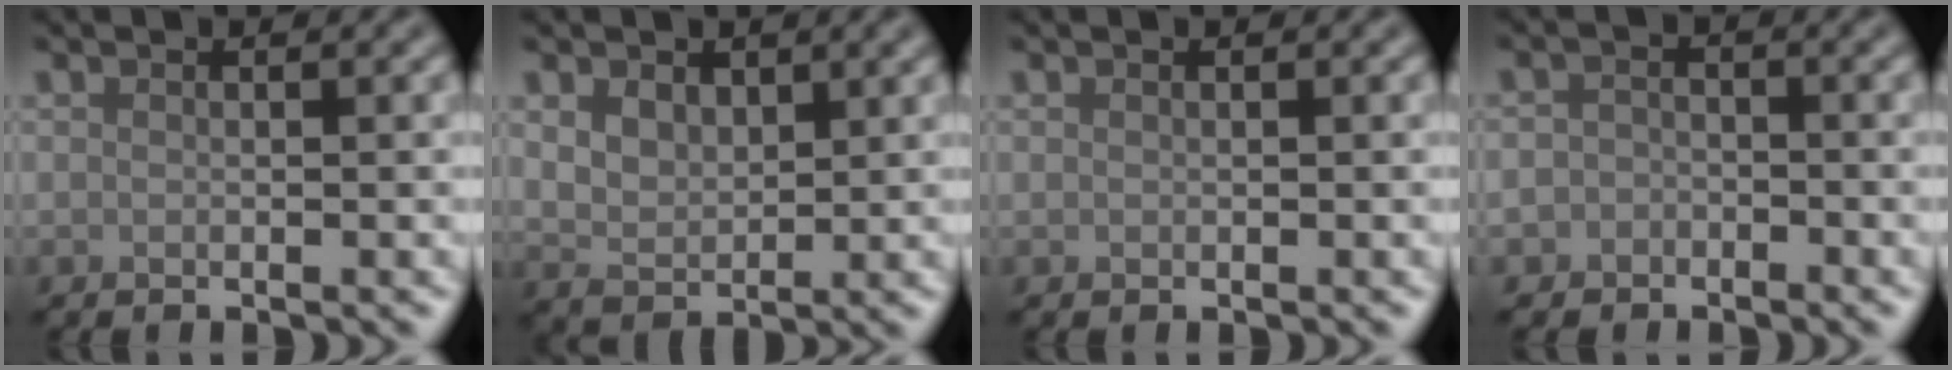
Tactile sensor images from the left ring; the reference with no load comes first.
{"total": 2.9, "force": [1.3, 2.0, 1.7], "torque": [-0.038, -0.006, 0.027]}
{"total": 0.0}
{"total": 1.7, "force": [-1.1, 1.2, 0.1], "torque": [0.008, 0.003, -0.025]}